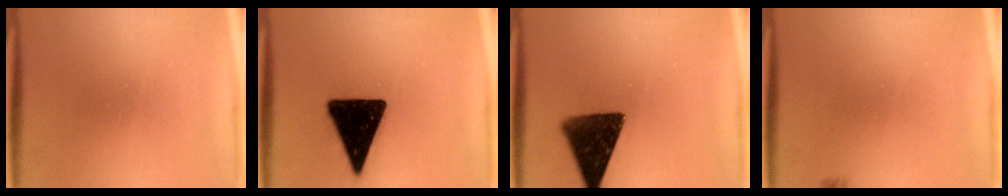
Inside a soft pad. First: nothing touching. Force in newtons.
{"total": 17.1}
{"total": 12.6}
{"total": 1.1}